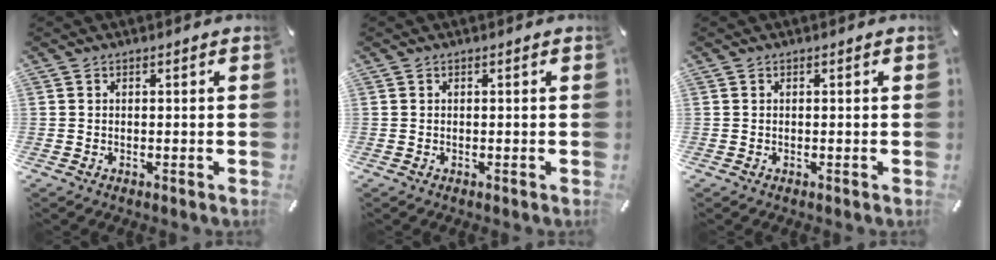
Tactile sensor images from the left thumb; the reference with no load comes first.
{"total": 0.0}
{"total": 0.0}